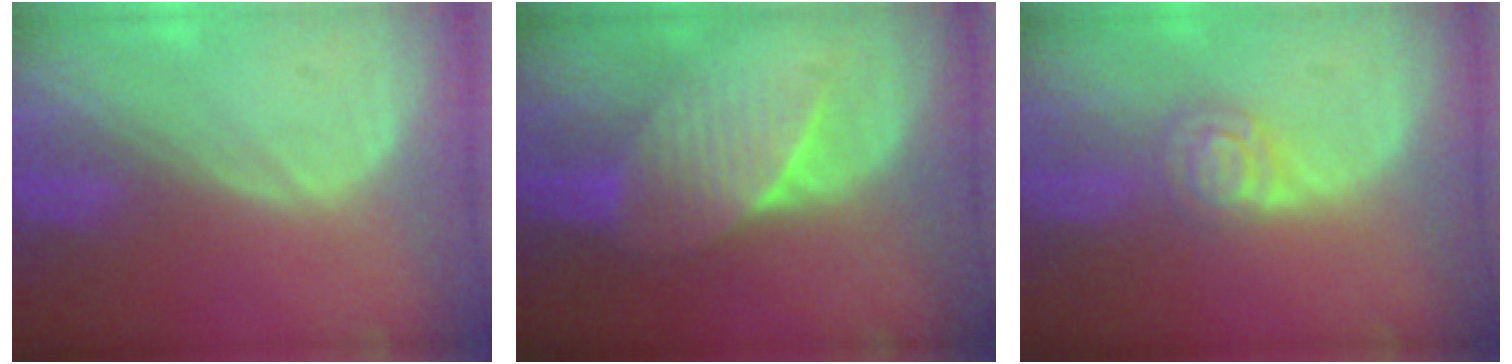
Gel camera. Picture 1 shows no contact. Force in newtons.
{"total": 7.2, "press": 6.7, "slide": 2.6}
{"total": 4.7, "press": 4.2, "slide": 2.1}